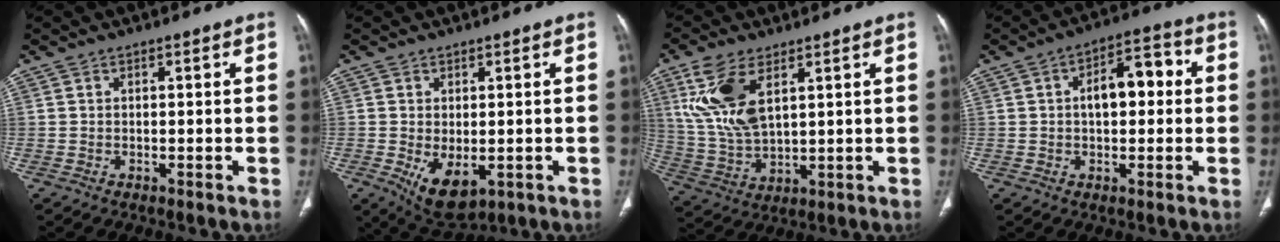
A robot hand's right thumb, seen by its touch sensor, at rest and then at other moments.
{"total": 7.9, "force": [-1.9, 4.4, 6.2], "torque": [-0.096, -0.013, -0.012]}
{"total": 12.7, "force": [5.2, 6.1, 9.8], "torque": [-0.205, -0.017, 0.114]}
{"total": 9.4, "force": [1.0, 5.2, 7.8], "torque": [-0.097, 0.029, 0.010]}